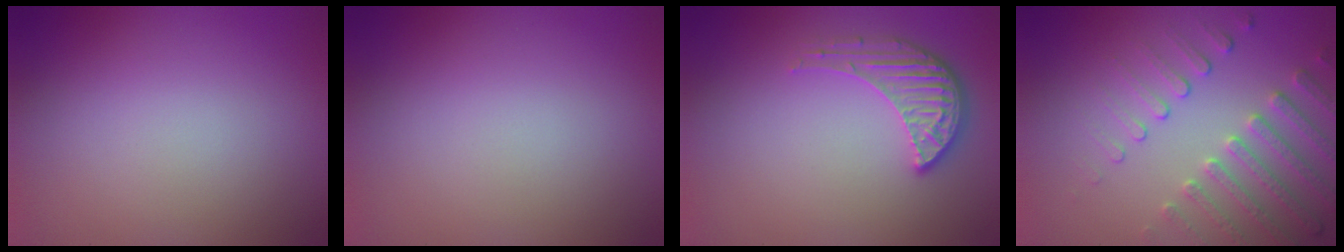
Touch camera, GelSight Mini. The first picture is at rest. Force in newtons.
{"total": 0.0}
{"total": 3.4, "press": 3.2, "slide": 1.3}
{"total": 4.7, "press": 3.7, "slide": 2.8}